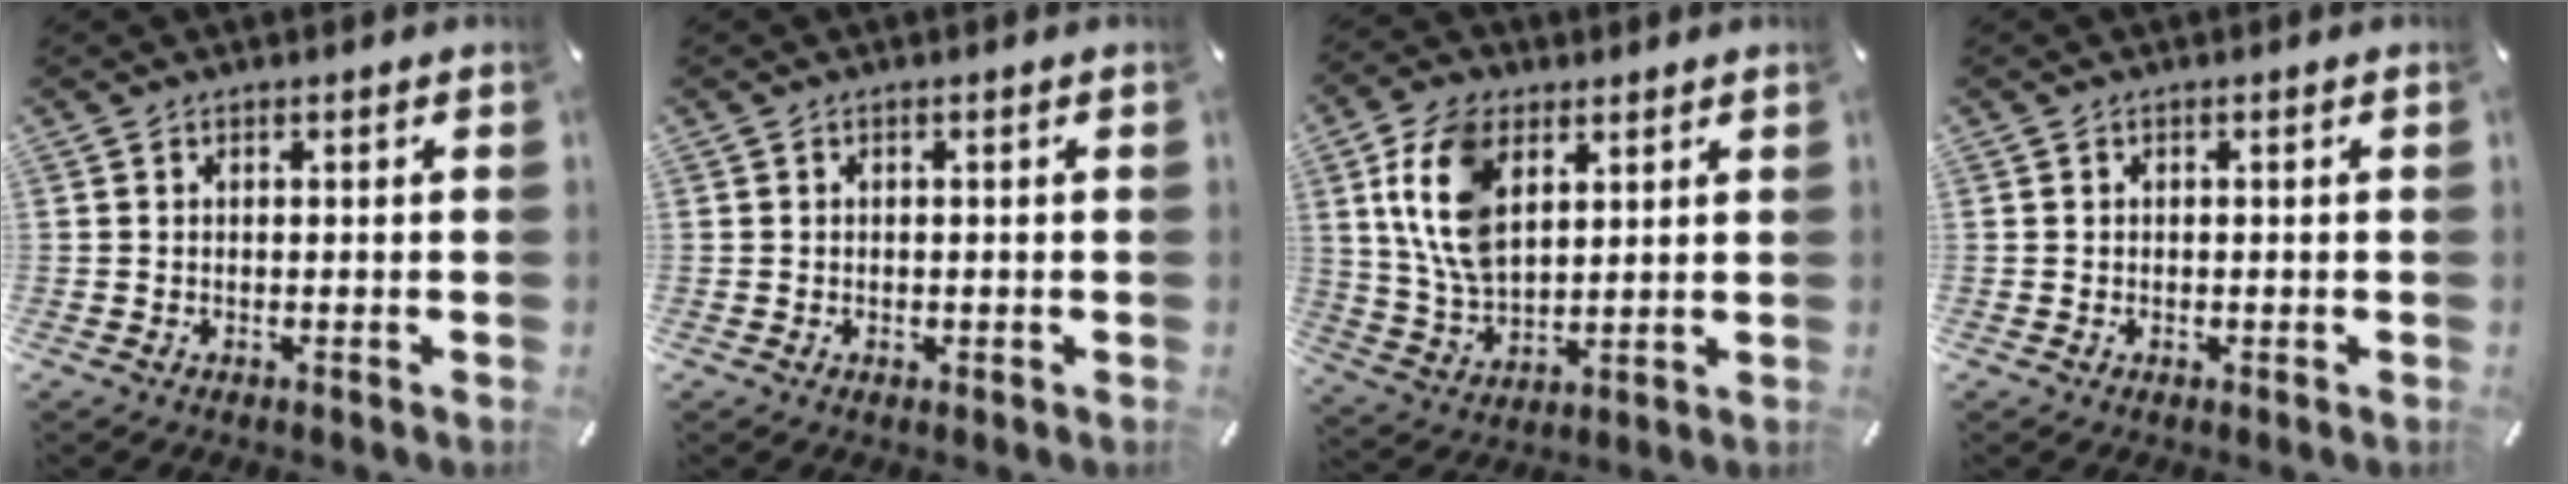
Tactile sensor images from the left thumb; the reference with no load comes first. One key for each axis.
{"total": 0.8, "fx": -0.1, "fy": 0.8, "fz": 0.2, "tx": -0.004, "ty": 0.005, "tz": -0.004}
{"total": 13.4, "fx": 5.0, "fy": 8.5, "fz": 9.1, "tx": -0.225, "ty": -0.005, "tz": 0.091}
{"total": 0.6, "fx": -0.1, "fy": 0.6, "fz": 0.2, "tx": -0.003, "ty": 0.004, "tz": -0.004}